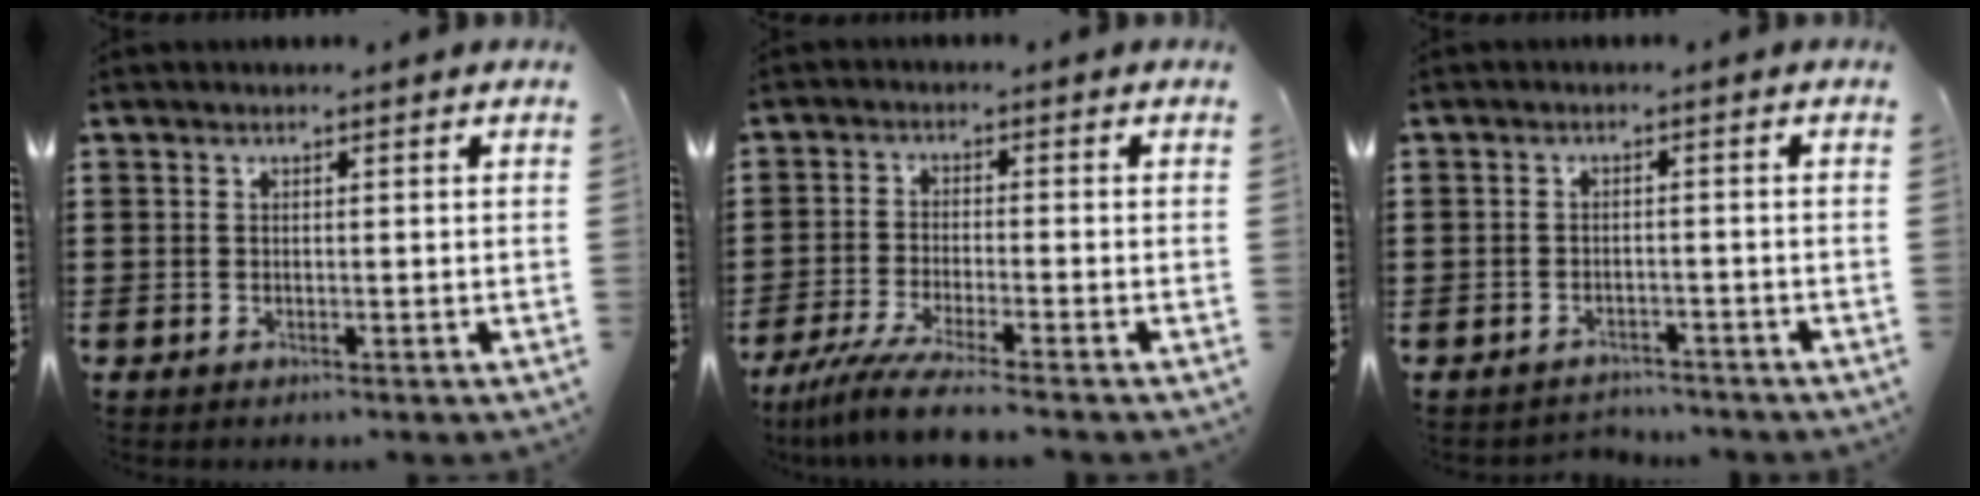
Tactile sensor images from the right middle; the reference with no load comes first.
{"total": 5.7, "force": [-4.9, -0.4, 3.0], "torque": [-0.077, -0.025, -0.095]}
{"total": 2.2, "force": [-2.1, 0.3, -0.3], "torque": [-0.003, -0.003, -0.049]}